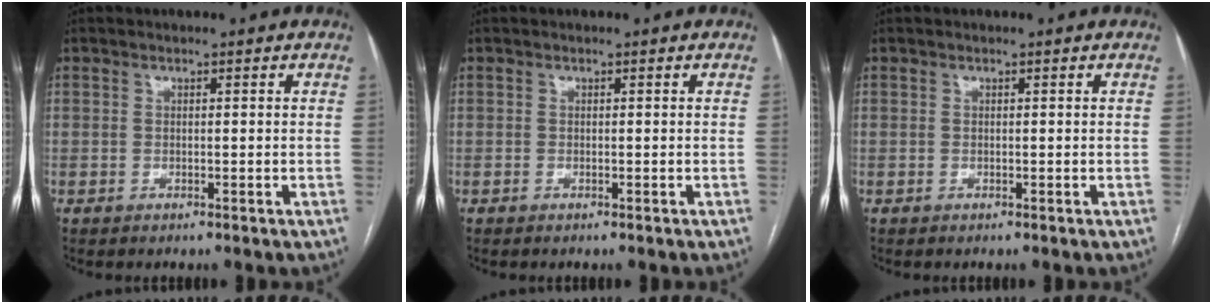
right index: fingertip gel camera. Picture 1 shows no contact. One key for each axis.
{"total": 0.0}
{"total": 0.0}